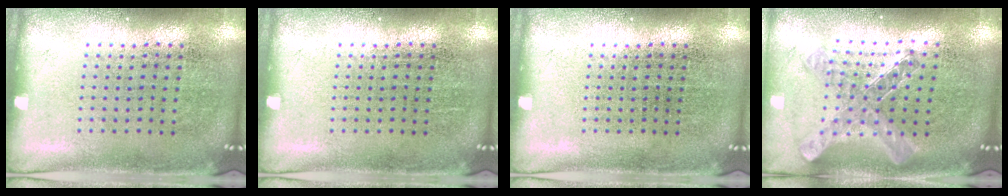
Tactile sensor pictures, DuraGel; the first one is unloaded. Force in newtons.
{"total": 0.0}
{"total": 0.0}
{"total": 1.1, "press": 1.1, "slide": 0.2}